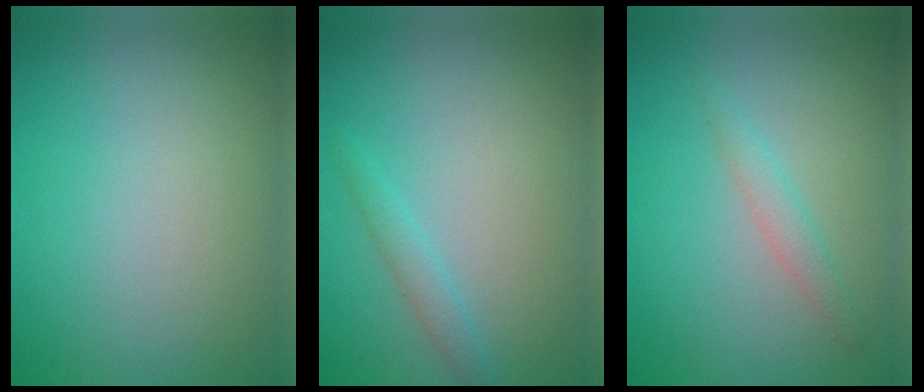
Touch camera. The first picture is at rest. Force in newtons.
{"total": 1.4, "press": 1.4, "slide": 0.1}
{"total": 1.5, "press": 1.5, "slide": 0.0}